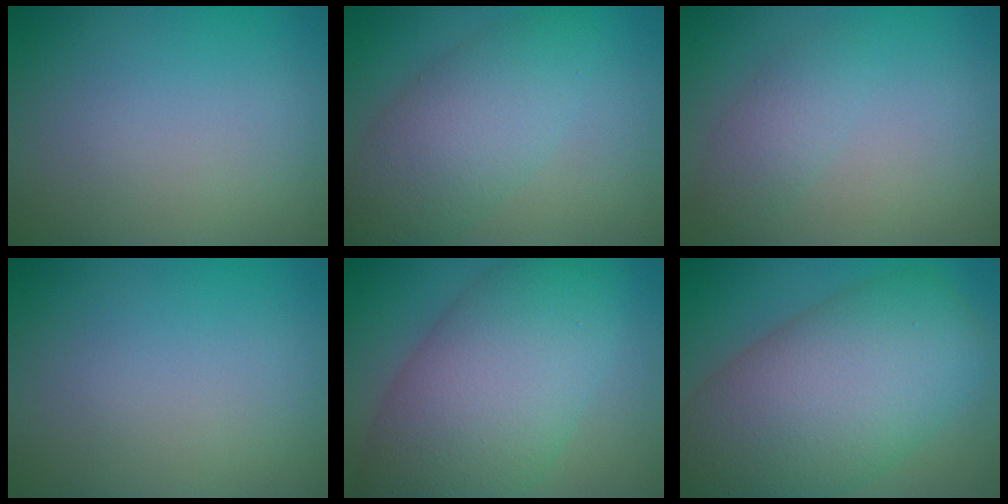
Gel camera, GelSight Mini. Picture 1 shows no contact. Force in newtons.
{"total": 5.5, "press": 5.5, "slide": 0.4}
{"total": 1.8, "press": 1.8, "slide": 0.1}
{"total": 0.0}
{"total": 10.7, "press": 10.7, "slide": 0.5}
{"total": 13.2, "press": 13.2, "slide": 0.5}